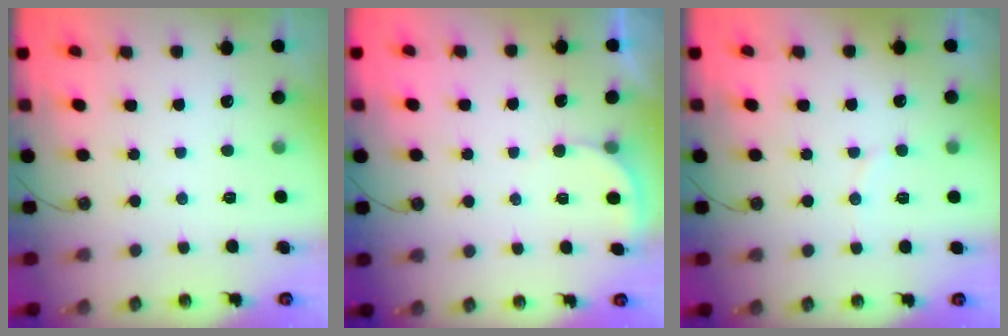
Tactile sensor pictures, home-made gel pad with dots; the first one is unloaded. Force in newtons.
{"total": 2.5, "press": 2.5, "slide": 0.3}
{"total": 4.0, "press": 3.9, "slide": 1.0}